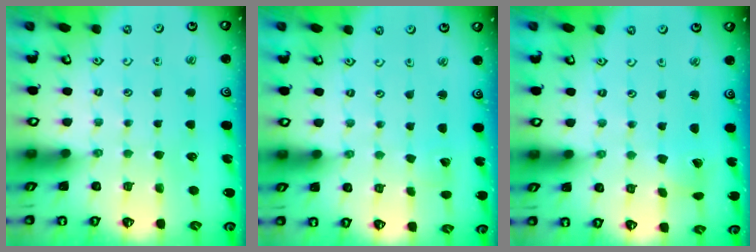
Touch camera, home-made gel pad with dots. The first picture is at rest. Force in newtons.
{"total": 1.5, "press": 1.5, "slide": 0.0}
{"total": 2.4, "press": 2.4, "slide": 0.3}